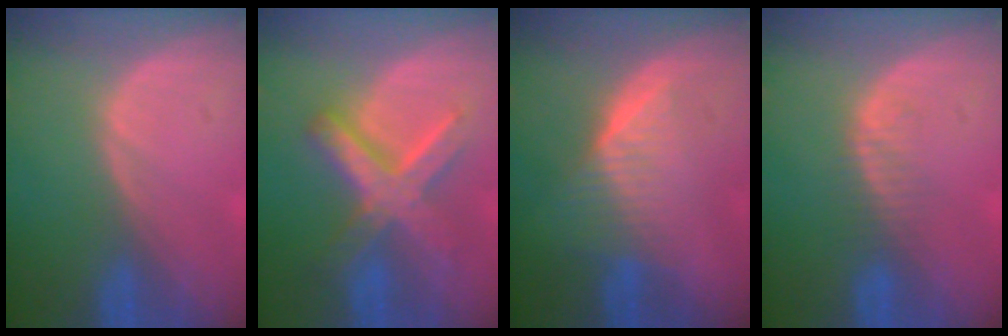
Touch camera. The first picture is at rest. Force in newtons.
{"total": 8.7, "press": 8.7, "slide": 0.8}
{"total": 6.4, "press": 5.8, "slide": 2.6}
{"total": 2.3, "press": 2.3, "slide": 0.3}